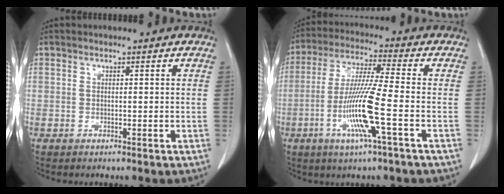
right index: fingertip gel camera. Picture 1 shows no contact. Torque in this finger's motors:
{"motor_torque": [1.91, -0.23, 0.89, 0.14]}